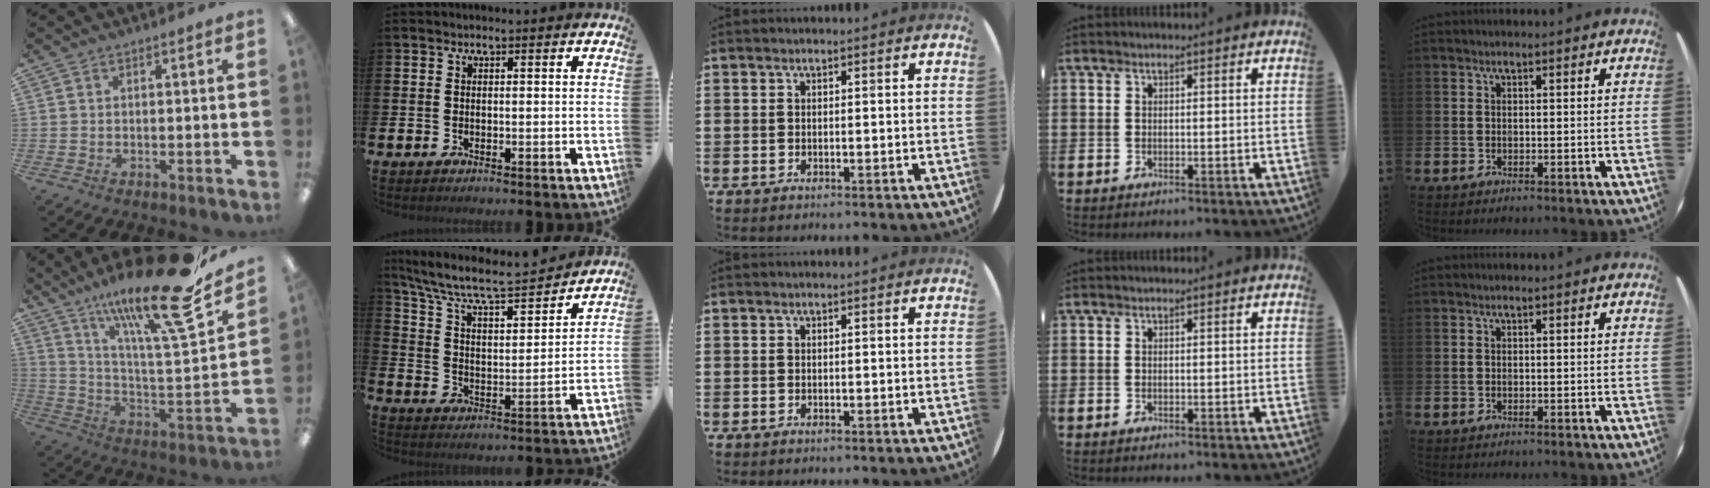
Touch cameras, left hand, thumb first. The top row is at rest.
{"thumb": {"total": 24.1, "force": [17.6, 3.1, 16.2], "torque": [-0.257, -0.118, 0.273]}, "index": {"total": 8.7, "force": [7.8, 1.8, 3.3], "torque": [-0.101, -0.052, 0.131]}}